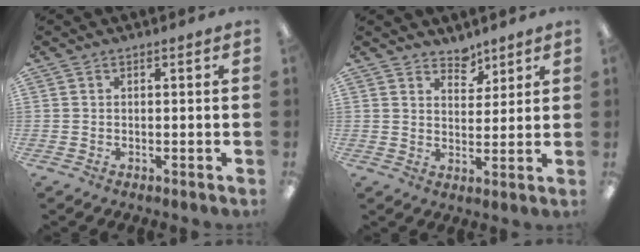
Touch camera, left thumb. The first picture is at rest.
{"total": 5.0, "force": [4.3, 2.4, 0.5], "torque": [0.009, -0.032, 0.076]}